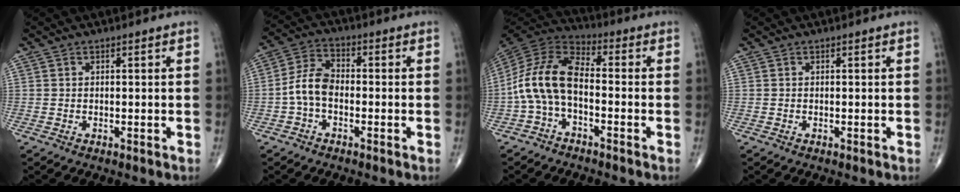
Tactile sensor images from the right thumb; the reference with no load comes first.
{"total": 6.7, "force": [-1.6, 4.1, 5.1], "torque": [-0.096, 0.025, -0.043]}
{"total": 11.8, "force": [-2.4, 6.4, 9.6], "torque": [-0.190, 0.044, -0.061]}
{"total": 0.0}